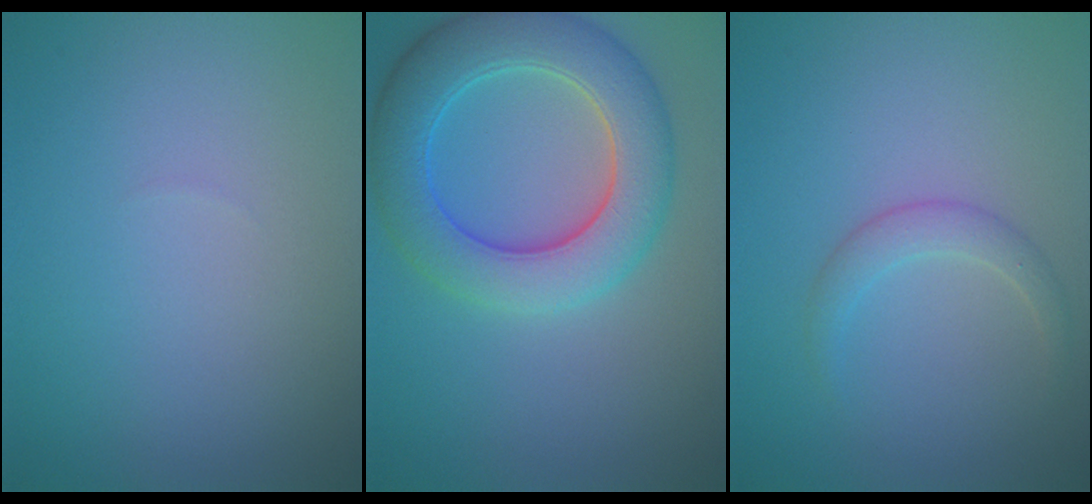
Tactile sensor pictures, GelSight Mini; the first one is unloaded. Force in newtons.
{"total": 7.3, "press": 7.3, "slide": 0.2}
{"total": 1.7, "press": 1.7, "slide": 0.1}